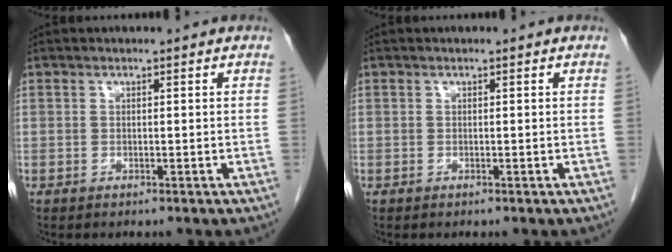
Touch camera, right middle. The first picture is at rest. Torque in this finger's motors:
{"motor_torque": [0.14, -0.04, 0.08, 0.01]}